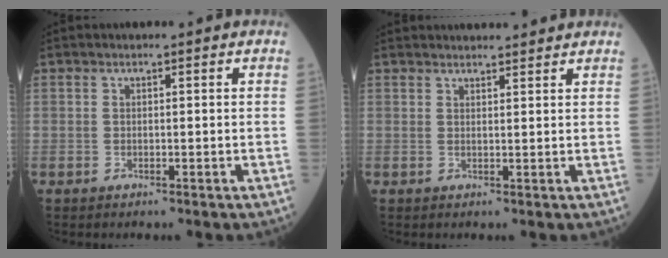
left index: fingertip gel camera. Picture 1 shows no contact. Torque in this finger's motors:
{"motor_torque": [0.21, -1.93, 0.31, 0.07]}